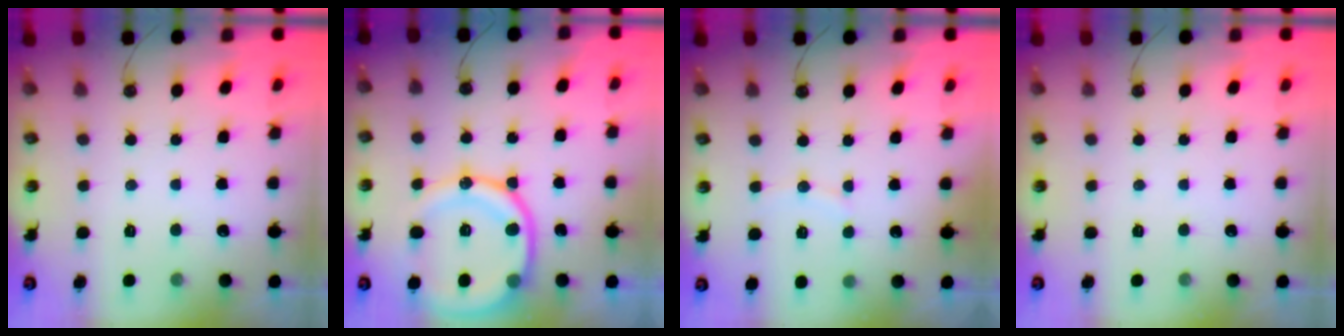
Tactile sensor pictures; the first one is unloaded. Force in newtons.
{"total": 19.1, "press": 19.0, "slide": 2.2}
{"total": 5.2, "press": 5.1, "slide": 0.8}
{"total": 0.0}